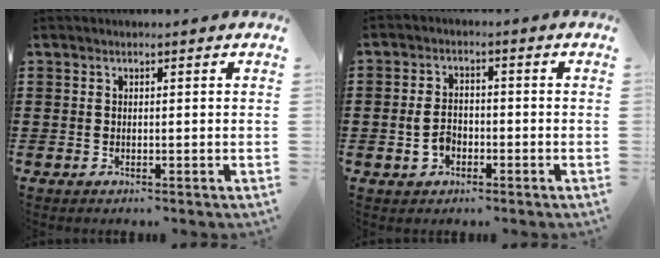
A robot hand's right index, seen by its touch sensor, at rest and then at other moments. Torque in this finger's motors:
{"motor_torque": [0.18, 0.29, 0.06, 0.05]}